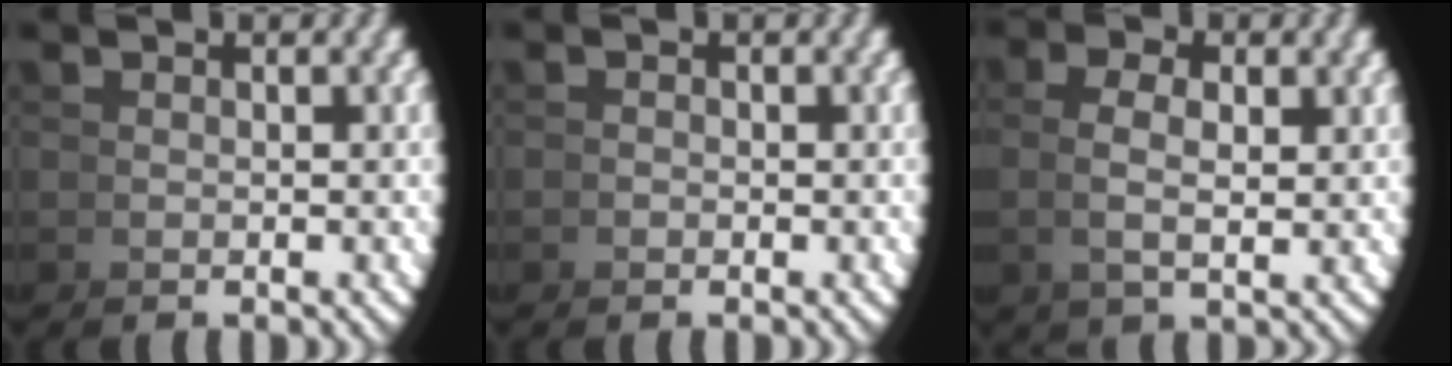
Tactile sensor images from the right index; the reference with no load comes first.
{"total": 0.9, "force": [-0.3, -0.7, -0.4], "torque": [0.016, 0.003, -0.010]}
{"total": 2.2, "force": [1.0, 0.1, 2.0], "torque": [-0.036, 0.000, 0.026]}